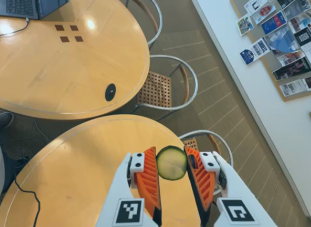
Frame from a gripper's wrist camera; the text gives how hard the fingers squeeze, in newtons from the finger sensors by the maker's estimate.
{"total": 9.2, "left": 9.5, "right": 8.9}